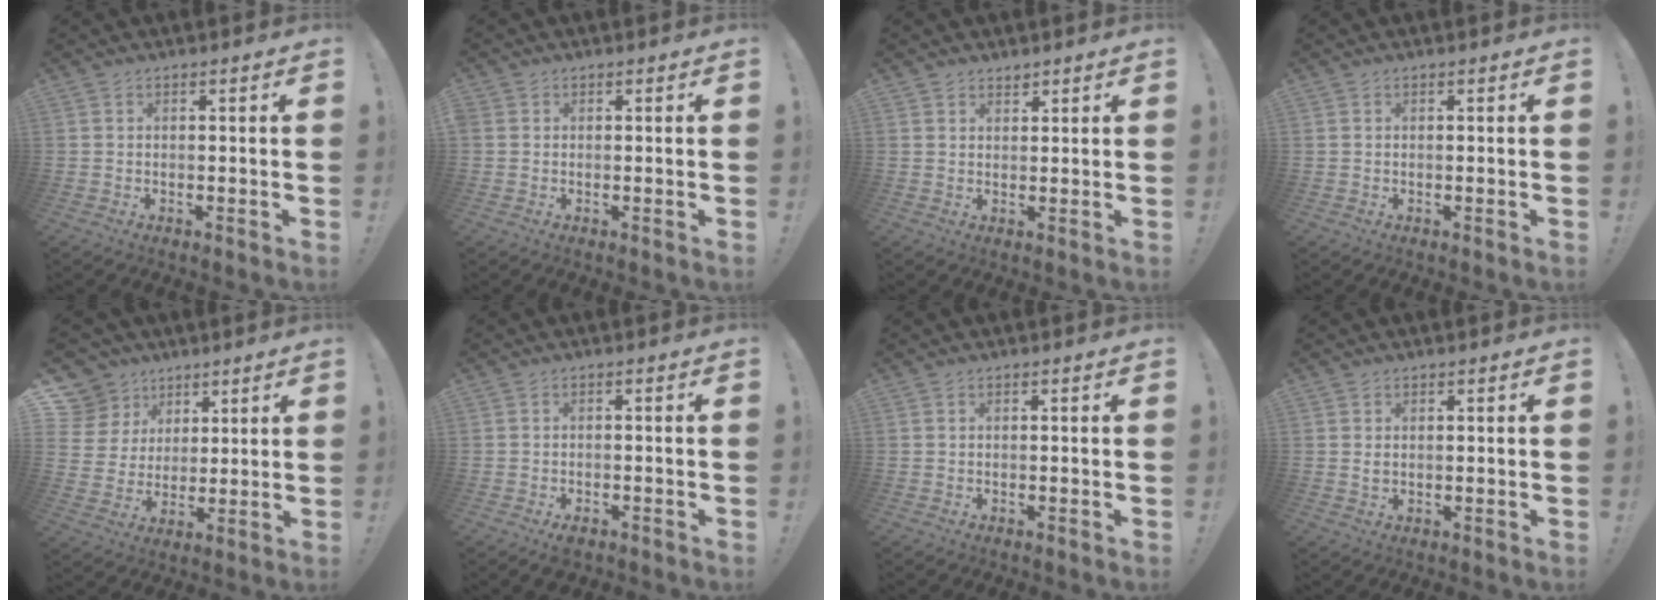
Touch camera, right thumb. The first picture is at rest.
{"total": 0.9, "force": [0.3, 0.8, 0.2], "torque": [-0.006, 0.002, 0.006]}
{"total": 1.6, "force": [1.3, 0.9, 0.3], "torque": [0.002, -0.008, 0.023]}
{"total": 0.0}
{"total": 9.5, "force": [4.7, 8.0, 1.9], "torque": [-0.030, -0.037, 0.098]}
{"total": 2.1, "force": [-1.6, 0.8, 1.2], "torque": [-0.015, 0.005, -0.026]}
{"total": 0.0}
{"total": 1.3, "force": [0.5, 0.7, 0.9], "torque": [-0.013, 0.000, 0.008]}